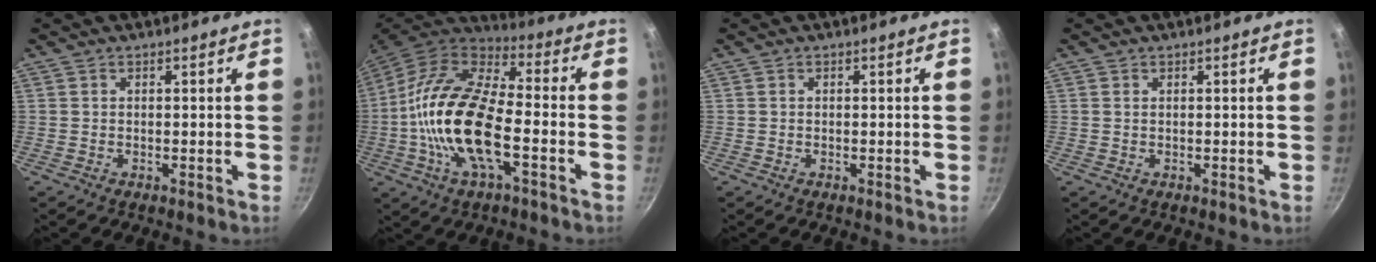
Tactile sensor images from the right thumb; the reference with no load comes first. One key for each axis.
{"total": 19.8, "fx": -4.0, "fy": 8.5, "fz": 17.5, "tx": -0.330, "ty": 0.031, "tz": -0.092}
{"total": 0.0}
{"total": 0.0}